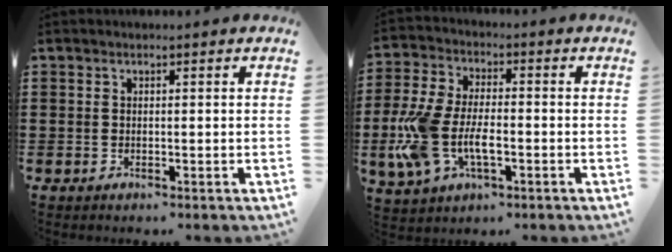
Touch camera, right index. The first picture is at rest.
{"total": 9.8, "force": [-2.6, 5.0, 7.9], "torque": [-0.195, -0.011, -0.052]}